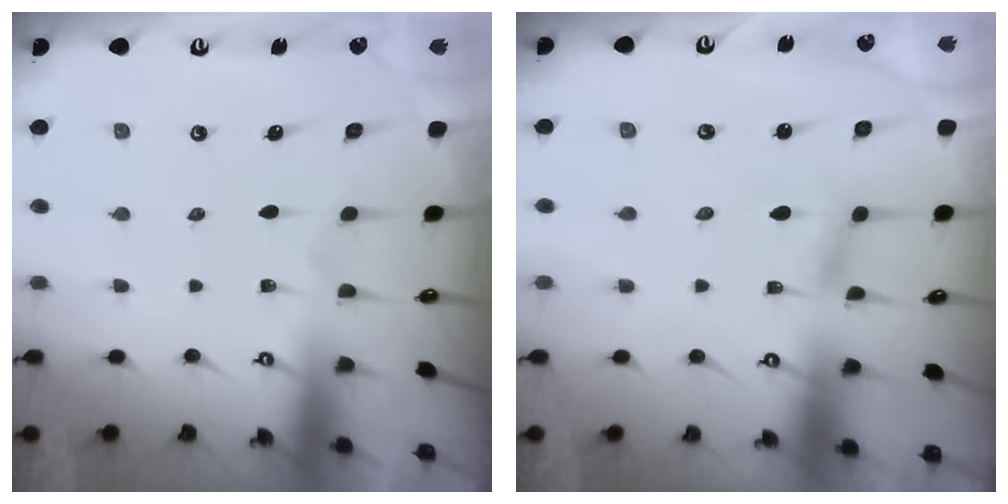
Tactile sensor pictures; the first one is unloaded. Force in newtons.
{"total": 2.5, "press": 2.5, "slide": 0.2}